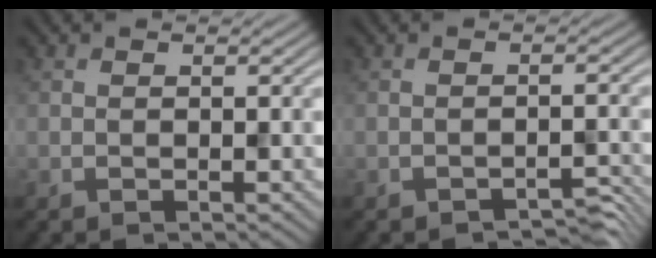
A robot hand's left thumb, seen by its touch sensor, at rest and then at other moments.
{"total": 1.8, "force": [-1.7, 0.3, 0.6], "torque": [-0.005, 0.002, -0.027]}